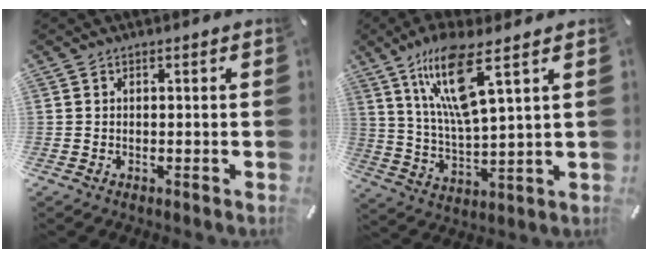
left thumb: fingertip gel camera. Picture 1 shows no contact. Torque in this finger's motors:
{"motor_torque": [2.31, 2.19, 1.39, -1.38, 0.73]}